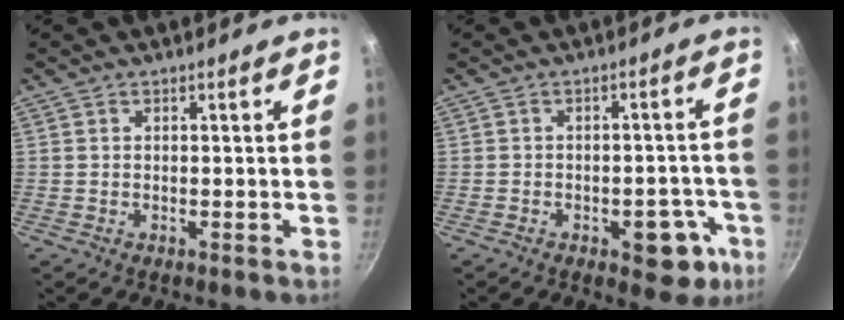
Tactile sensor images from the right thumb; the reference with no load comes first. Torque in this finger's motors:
{"motor_torque": [0.80, 0.82, 0.93, -0.80, 0.01]}